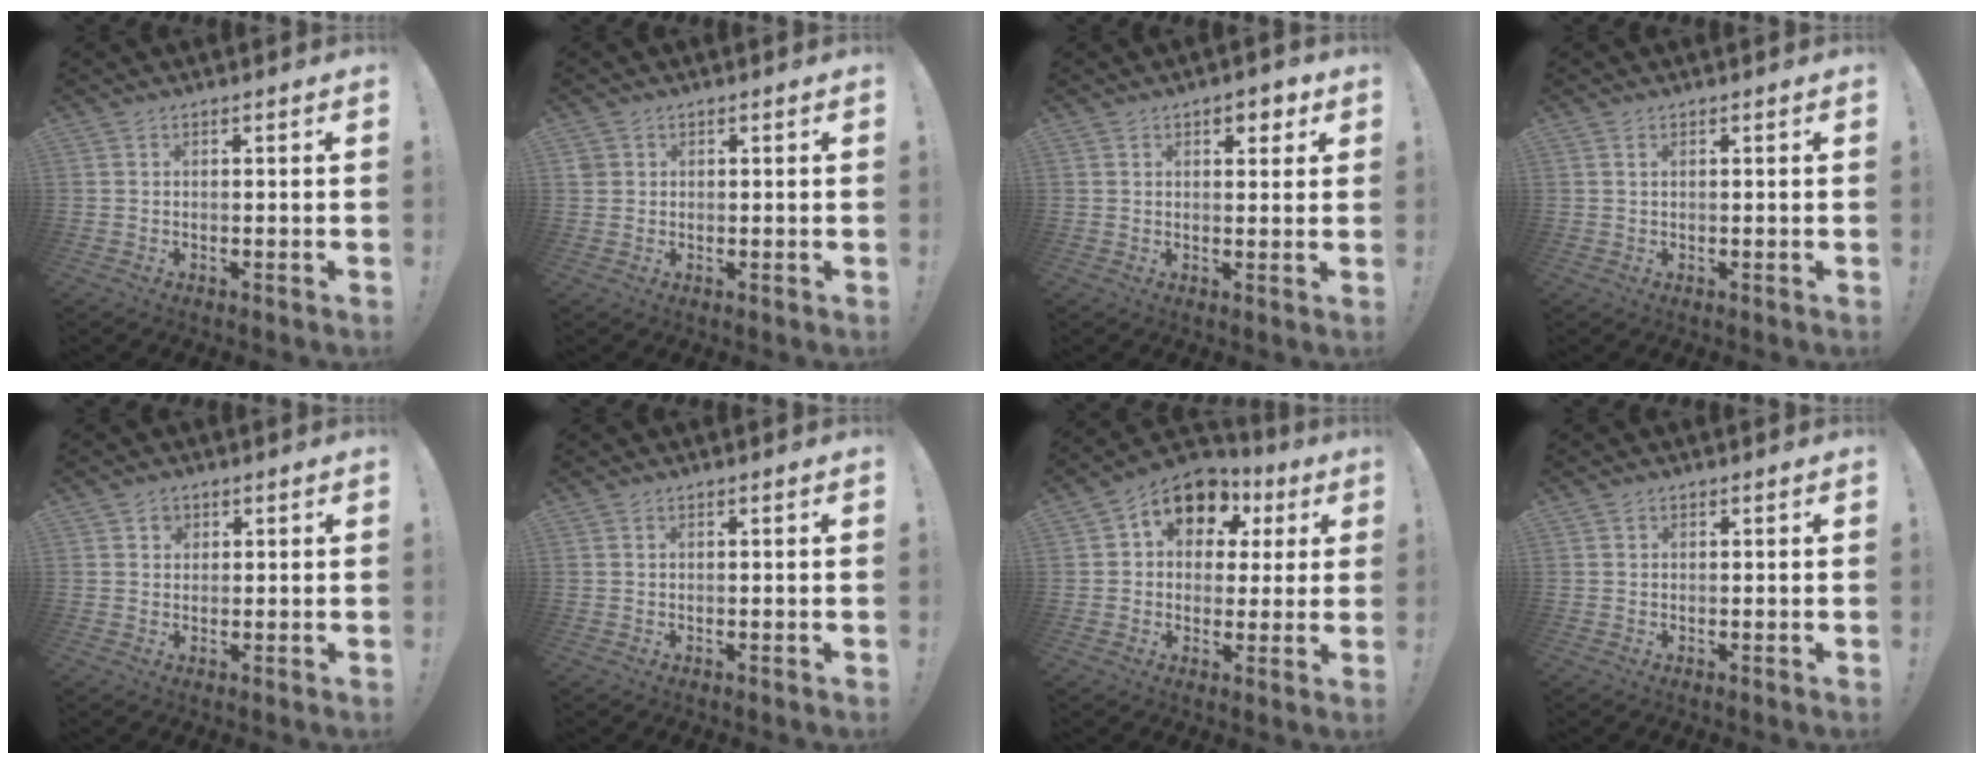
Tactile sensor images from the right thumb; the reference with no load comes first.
{"total": 2.0, "force": [0.9, 1.7, 0.5], "torque": [-0.006, -0.001, 0.018]}
{"total": 3.9, "force": [2.1, 2.4, 2.3], "torque": [-0.011, -0.009, 0.029]}
{"total": 0.7, "force": [0.3, 0.3, 0.6], "torque": [-0.011, 0.001, 0.006]}
{"total": 2.1, "force": [0.9, 1.8, 0.4], "torque": [0.005, -0.006, 0.012]}
{"total": 0.0}
{"total": 12.0, "force": [5.5, 8.6, 6.3], "torque": [-0.087, -0.027, 0.104]}
{"total": 0.5, "force": [0.2, 0.5, -0.1], "torque": [0.001, 0.000, 0.005]}